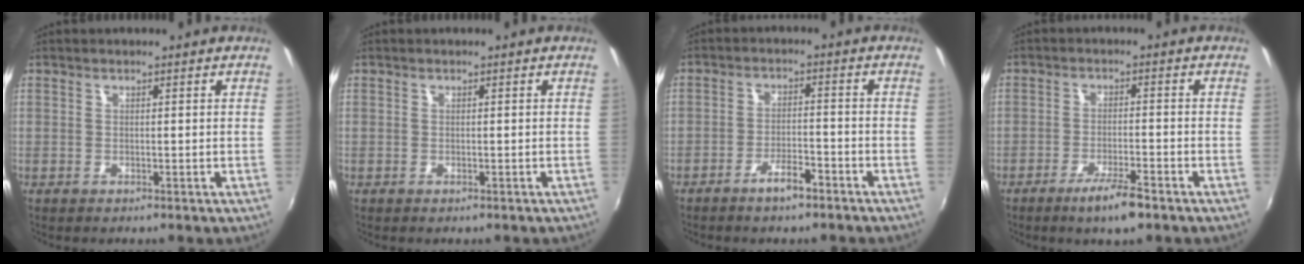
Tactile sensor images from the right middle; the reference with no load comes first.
{"total": 0.6, "force": [-0.5, 0.2, 0.4], "torque": [-0.005, 0.000, -0.006]}
{"total": 4.8, "force": [-3.7, 1.2, 2.9], "torque": [-0.066, 0.000, -0.059]}
{"total": 6.1, "force": [-4.1, 0.9, 4.3], "torque": [-0.094, -0.006, -0.070]}